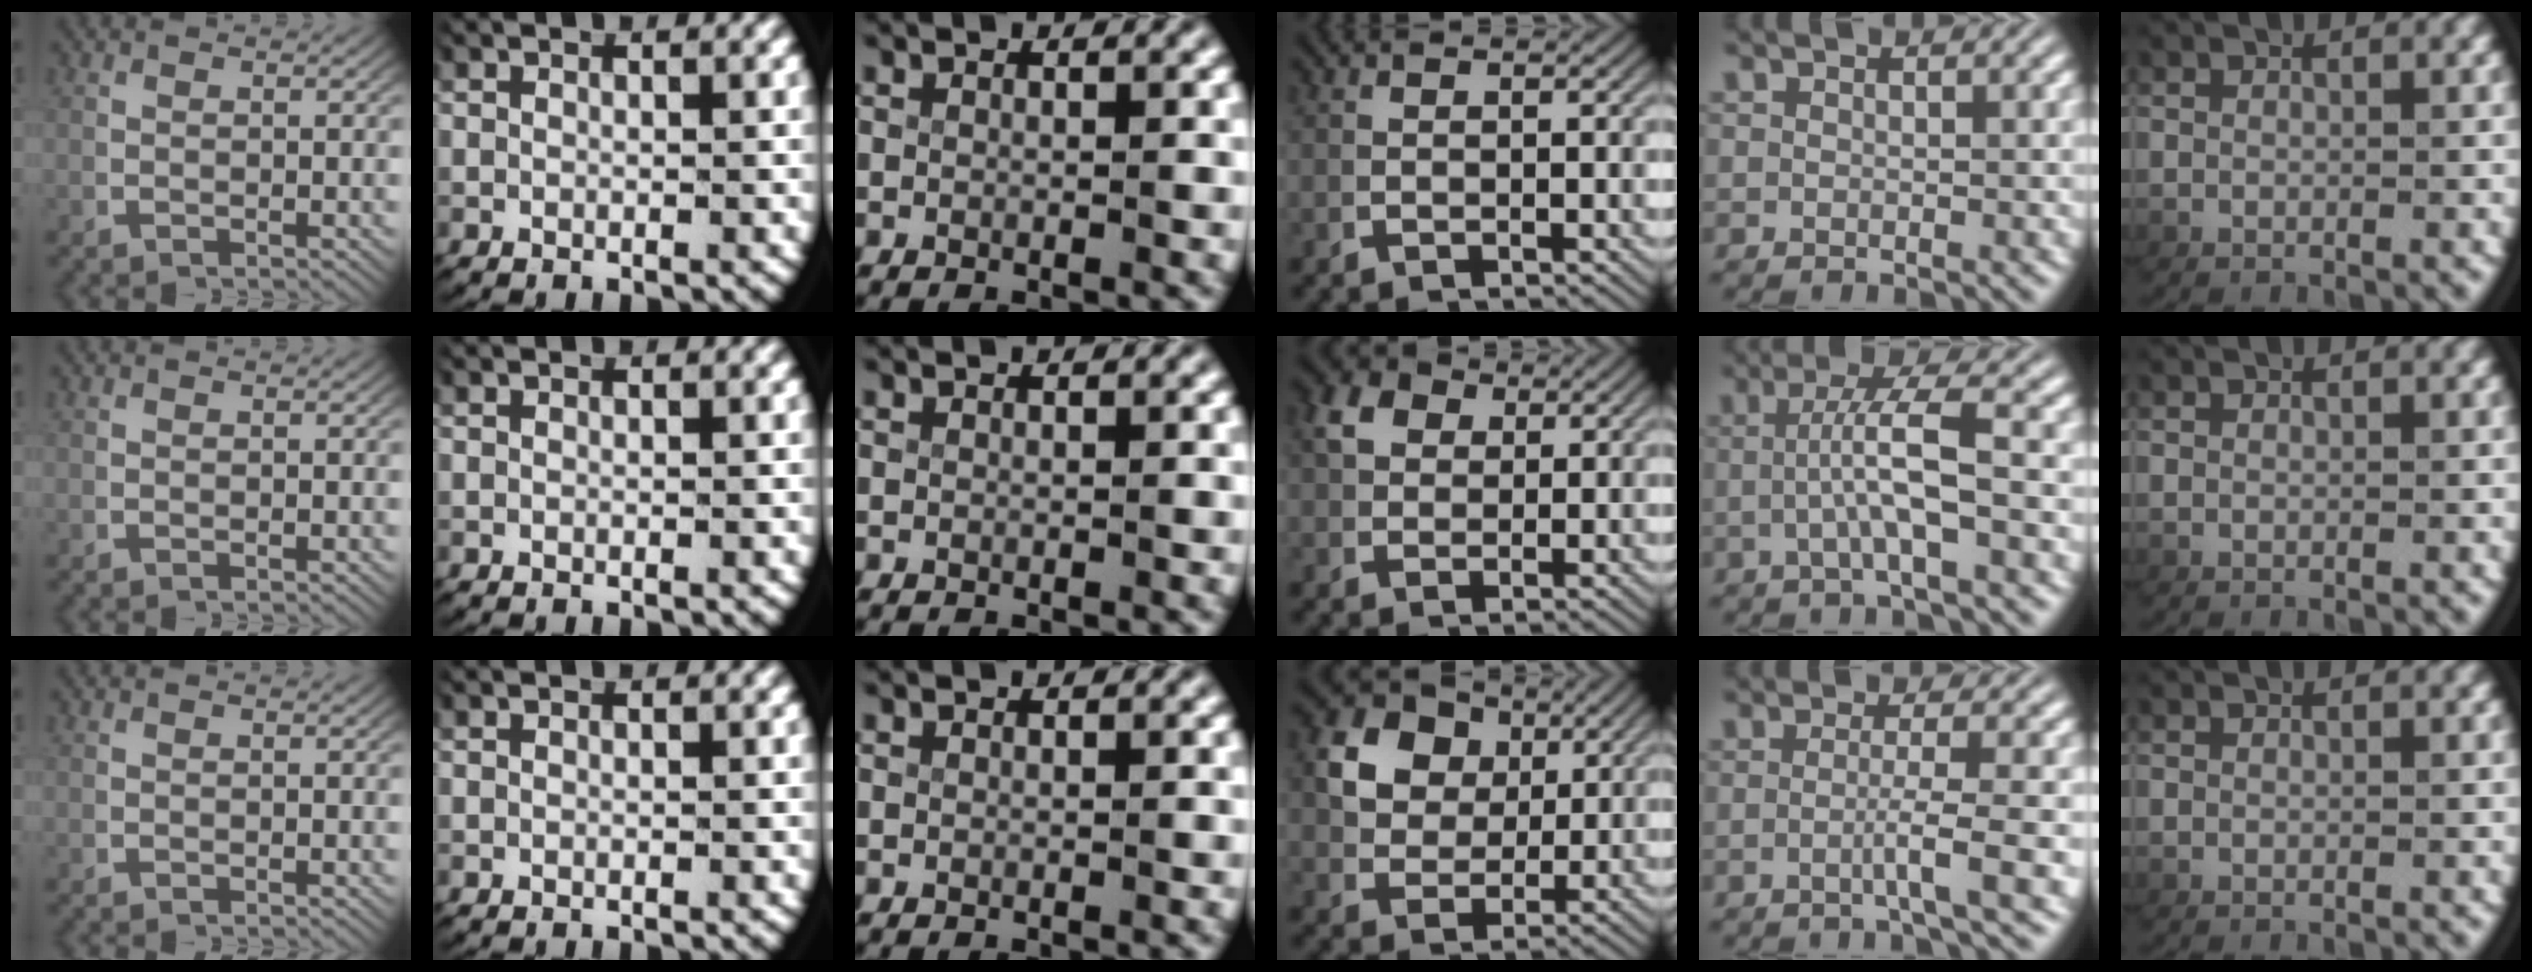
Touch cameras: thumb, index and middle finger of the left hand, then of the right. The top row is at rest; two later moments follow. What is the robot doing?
{"motion": "grasp_and_lifting", "object": "card"}